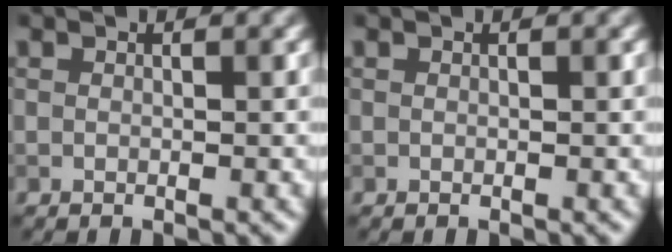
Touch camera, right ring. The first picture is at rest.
{"total": 0.0}